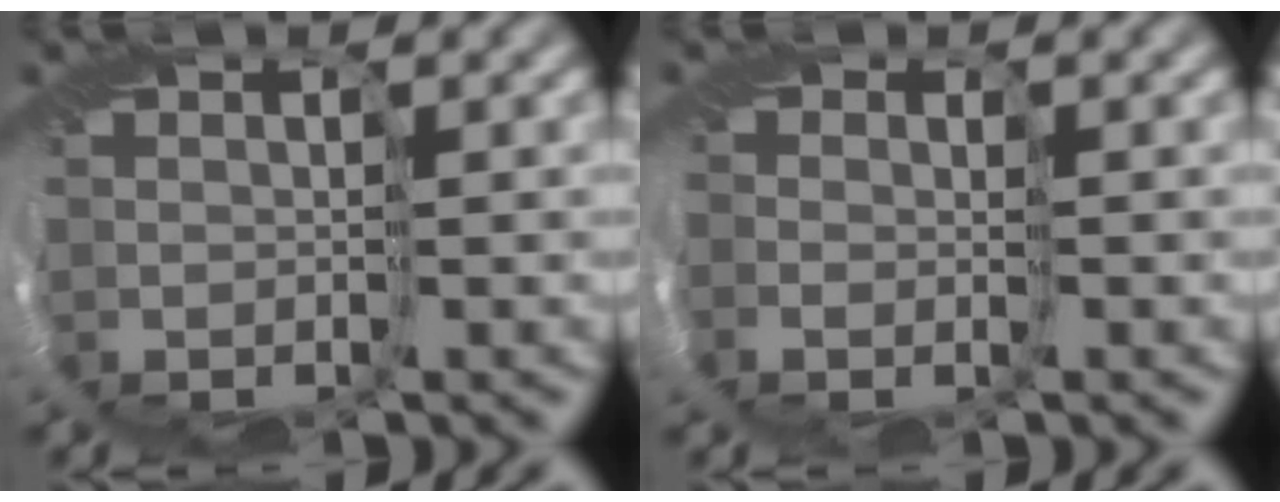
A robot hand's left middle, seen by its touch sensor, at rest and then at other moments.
{"total": 1.1, "force": [-0.9, 0.7, 0.1], "torque": [-0.005, -0.012, -0.022]}